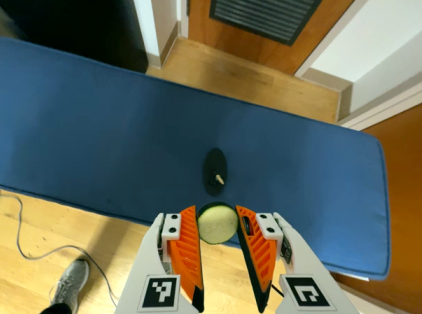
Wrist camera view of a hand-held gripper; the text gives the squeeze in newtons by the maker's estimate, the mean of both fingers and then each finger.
{"total": 7.9, "left": 7.9, "right": 7.8}